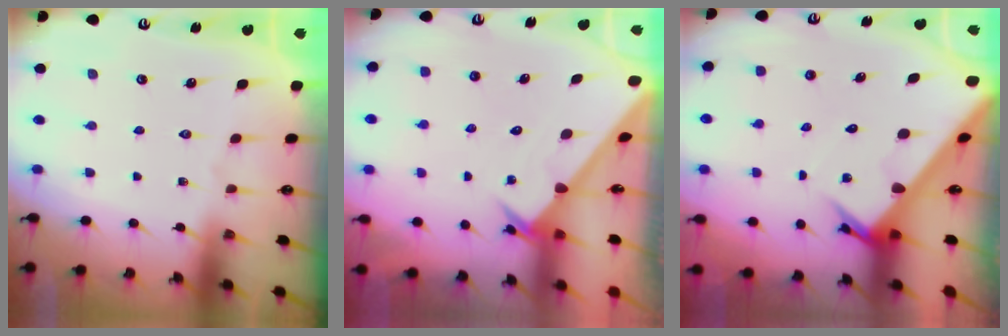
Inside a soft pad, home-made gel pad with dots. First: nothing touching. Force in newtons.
{"total": 2.2, "press": 2.2, "slide": 0.1}
{"total": 4.8, "press": 4.7, "slide": 0.4}